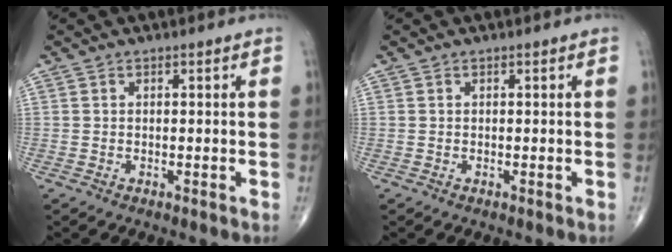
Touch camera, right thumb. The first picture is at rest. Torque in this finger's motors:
{"motor_torque": [-0.06, 0.06, -0.05, -0.02, 0.00]}